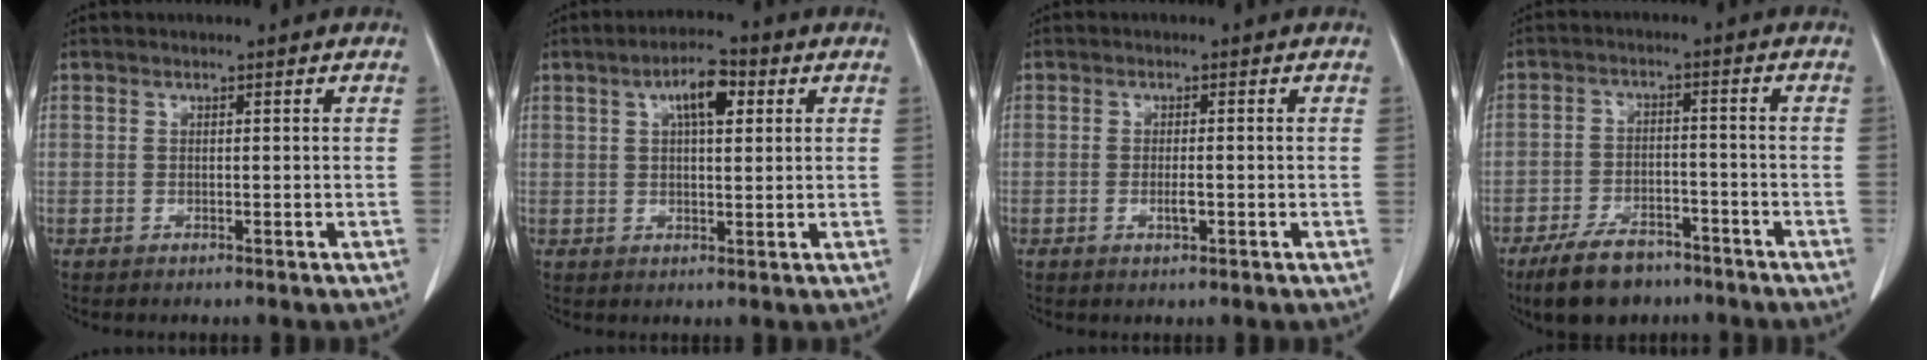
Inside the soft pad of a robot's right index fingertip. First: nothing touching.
{"total": 6.7, "force": [2.6, 2.5, 5.7], "torque": [-0.103, 0.014, 0.044]}
{"total": 2.4, "force": [-0.7, 0.8, 2.1], "torque": [-0.043, -0.001, -0.008]}
{"total": 9.7, "force": [-7.1, 4.6, 4.7], "torque": [-0.088, -0.005, -0.119]}